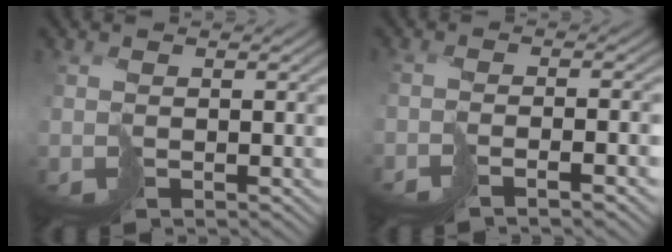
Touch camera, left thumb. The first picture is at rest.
{"total": 3.0, "force": [-2.2, -0.5, 2.0], "torque": [-0.021, 0.001, -0.042]}